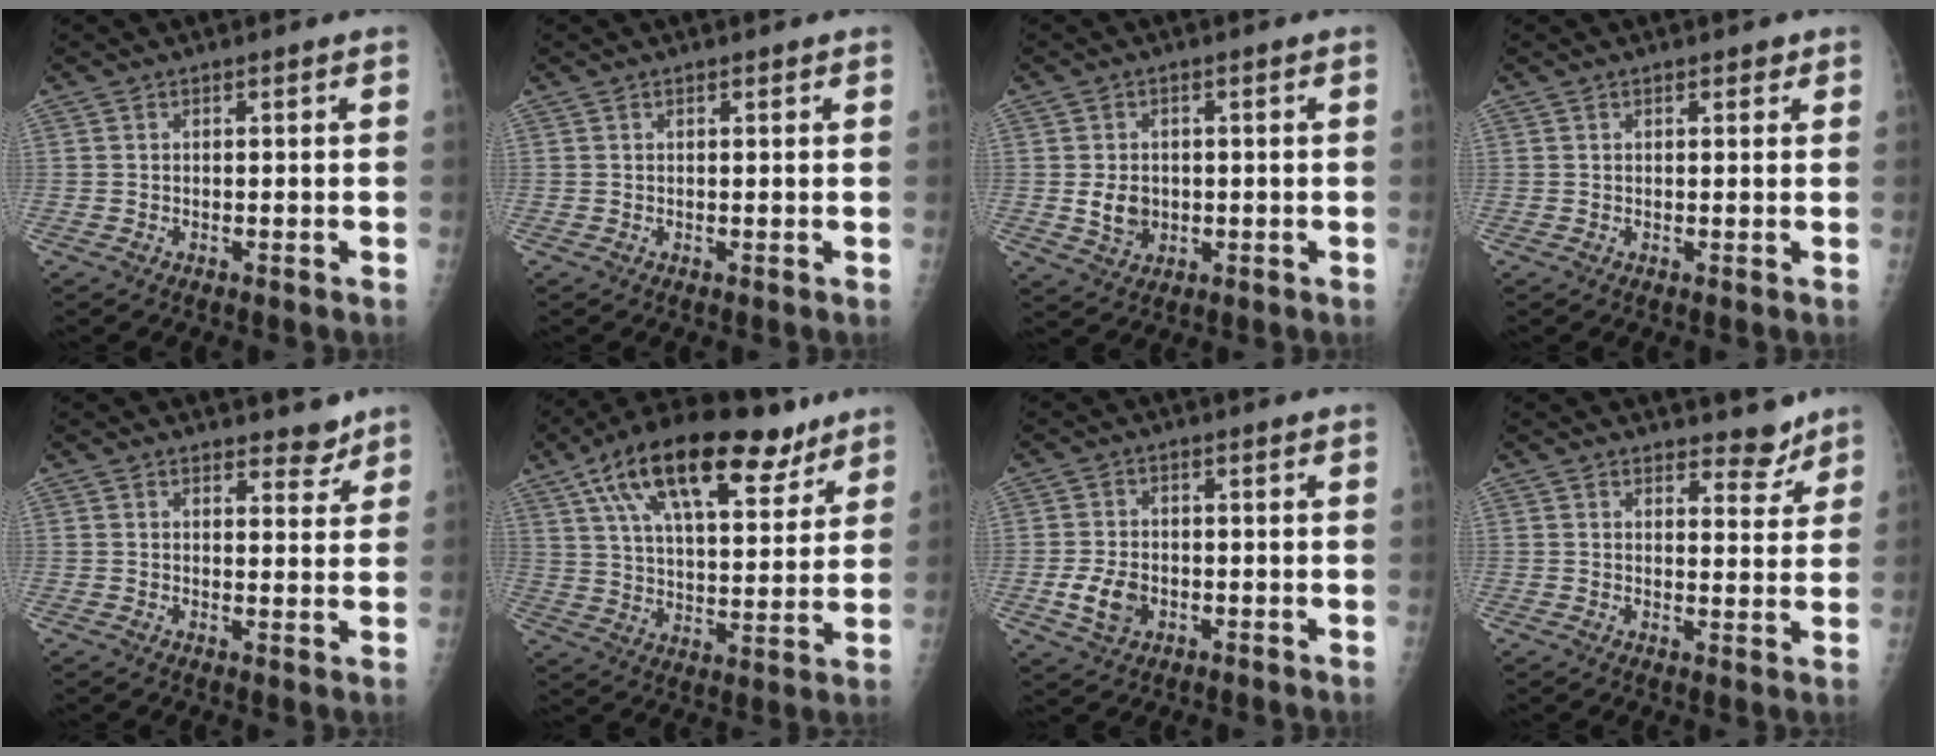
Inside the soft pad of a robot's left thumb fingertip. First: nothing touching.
{"total": 0.6, "force": [0.4, 0.2, 0.4], "torque": [-0.006, -0.001, 0.005]}
{"total": 4.7, "force": [-0.2, 3.8, 2.8], "torque": [-0.032, -0.003, 0.007]}
{"total": 1.5, "force": [1.0, 0.8, 0.8], "torque": [-0.001, -0.002, 0.009]}
{"total": 3.6, "force": [3.0, 1.6, 1.2], "torque": [0.005, -0.020, 0.041]}
{"total": 22.5, "force": [13.0, 9.7, 15.7], "torque": [-0.234, -0.018, 0.217]}
{"total": 5.5, "force": [-1.5, 3.9, 3.6], "torque": [-0.062, 0.002, -0.024]}
{"total": 4.4, "force": [3.8, 1.9, 1.3], "torque": [0.007, -0.029, 0.050]}